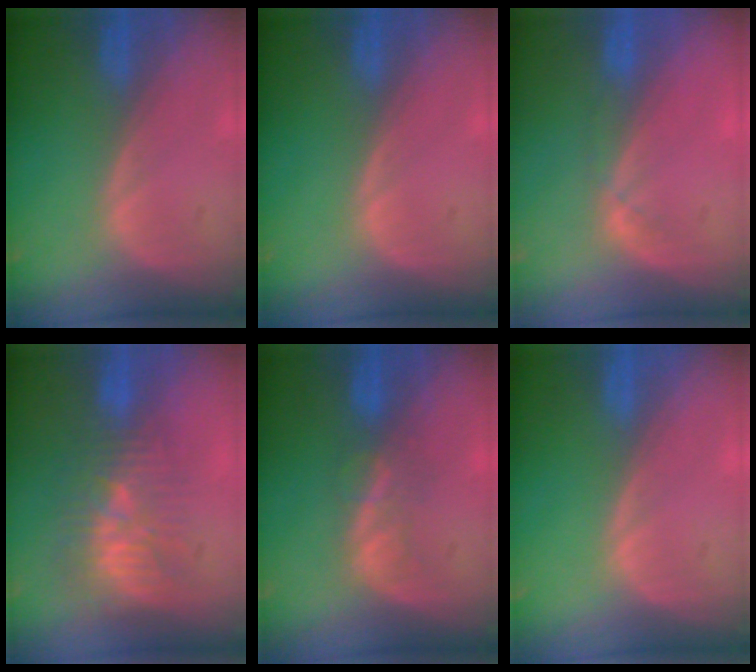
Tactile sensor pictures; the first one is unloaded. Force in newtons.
{"total": 0.0}
{"total": 1.7, "press": 1.5, "slide": 0.8}
{"total": 10.2, "press": 8.9, "slide": 4.9}
{"total": 3.3, "press": 3.3, "slide": 0.5}
{"total": 0.0}